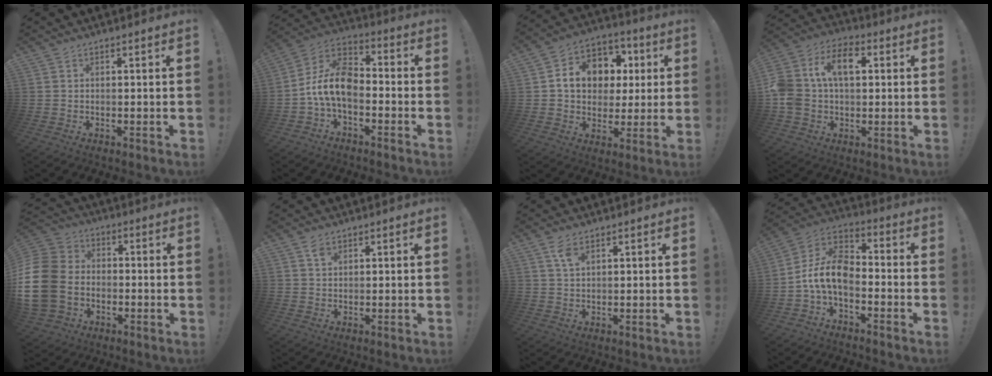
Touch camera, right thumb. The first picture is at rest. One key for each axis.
{"total": 12.9, "fx": -3.1, "fy": 8.0, "fz": 9.6, "tx": -0.192, "ty": 0.026, "tz": -0.049}
{"total": 13.4, "fx": 3.3, "fy": 11.0, "fz": 6.9, "tx": -0.103, "ty": -0.004, "tz": 0.069}
{"total": 14.6, "fx": 2.9, "fy": 10.3, "fz": 10.0, "tx": -0.203, "ty": 0.013, "tz": 0.053}
{"total": 17.4, "fx": -2.7, "fy": 13.7, "fz": 10.3, "tx": -0.203, "ty": 0.029, "tz": -0.041}
{"total": 2.0, "fx": 1.3, "fy": 1.3, "fz": 0.9, "tx": -0.012, "ty": -0.003, "tz": 0.023}
{"total": 3.6, "fx": 2.0, "fy": 1.6, "fz": 2.5, "tx": -0.055, "ty": -0.002, "tz": 0.037}
{"total": 12.3, "fx": -3.5, "fy": 7.6, "fz": 9.0, "tx": -0.180, "ty": 0.025, "tz": -0.057}